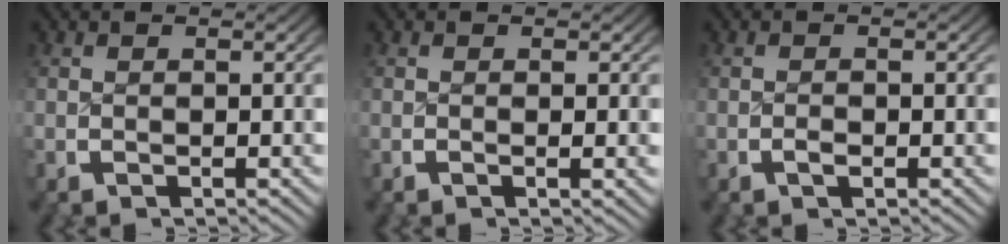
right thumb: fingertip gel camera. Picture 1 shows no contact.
{"total": 0.9, "force": [0.0, 0.0, 0.9], "torque": [-0.015, -0.002, -0.001]}
{"total": 0.9, "force": [-0.5, 0.5, 0.5], "torque": [-0.009, -0.003, -0.010]}